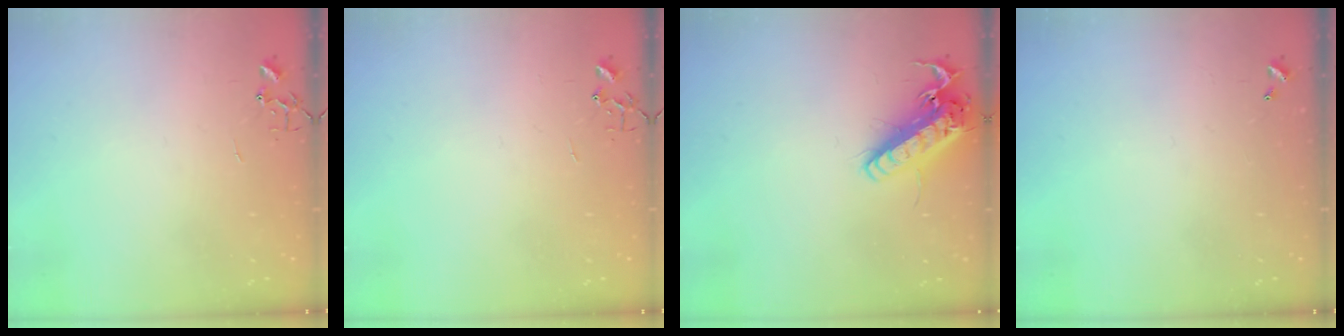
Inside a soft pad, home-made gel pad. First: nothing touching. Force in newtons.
{"total": 0.0}
{"total": 16.4, "press": 16.1, "slide": 3.2}
{"total": 0.0}